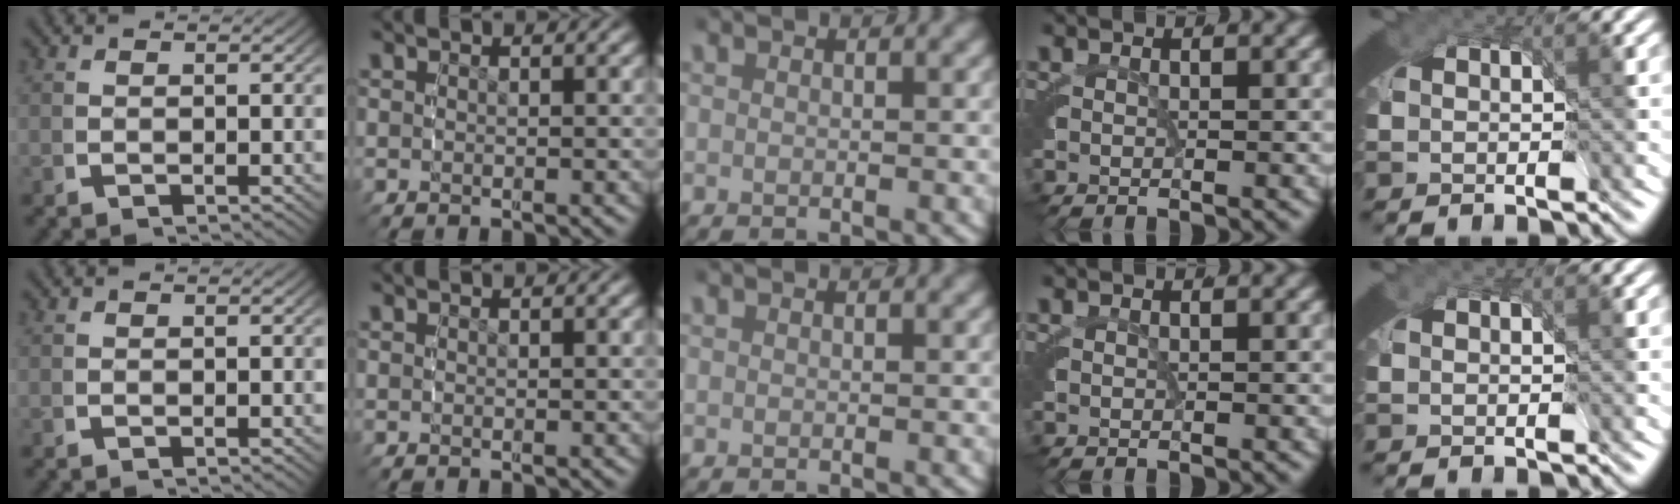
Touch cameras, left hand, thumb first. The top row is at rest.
{}